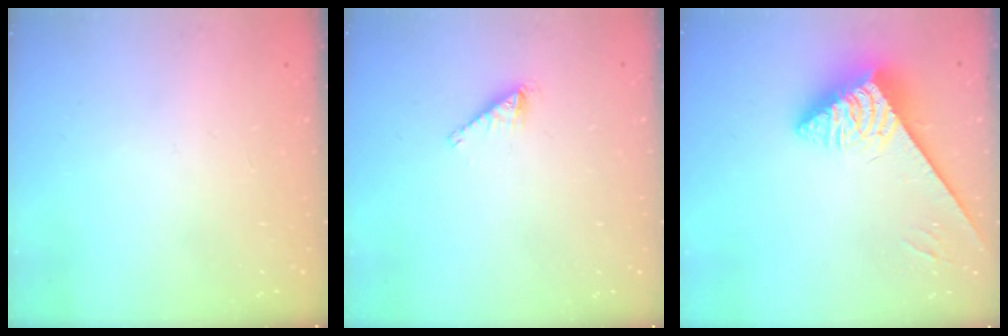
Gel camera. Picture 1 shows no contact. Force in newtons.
{"total": 1.8, "press": 1.8, "slide": 0.0}
{"total": 3.8, "press": 3.8, "slide": 0.5}